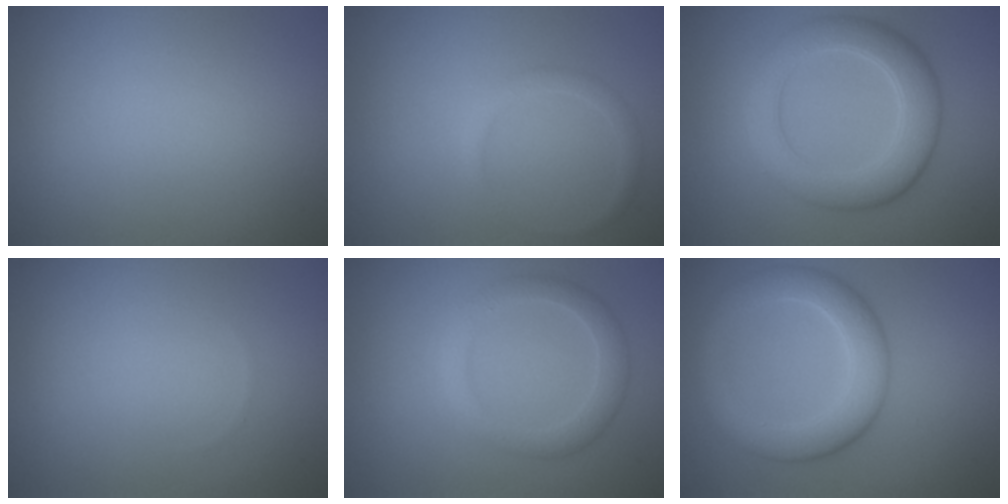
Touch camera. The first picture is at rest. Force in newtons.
{"total": 1.3, "press": 1.3, "slide": 0.1}
{"total": 5.5, "press": 5.5, "slide": 0.1}
{"total": 0.0}
{"total": 2.8, "press": 2.8, "slide": 0.1}
{"total": 5.4, "press": 5.4, "slide": 0.3}